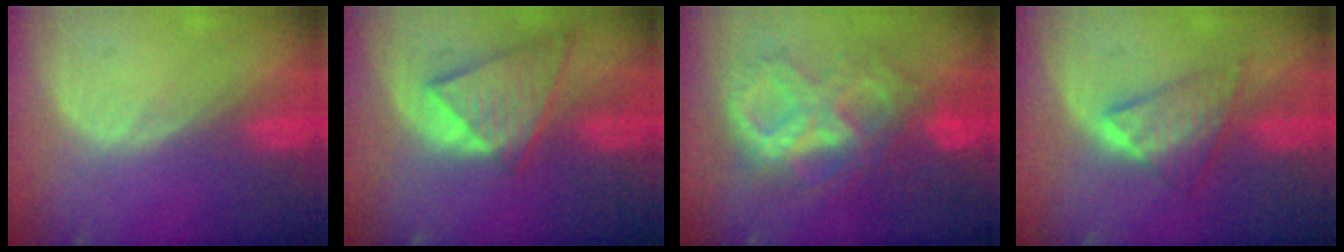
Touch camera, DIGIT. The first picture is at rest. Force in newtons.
{"total": 8.6, "press": 7.5, "slide": 4.3}
{"total": 10.1, "press": 10.0, "slide": 1.2}
{"total": 5.9, "press": 5.9, "slide": 0.7}